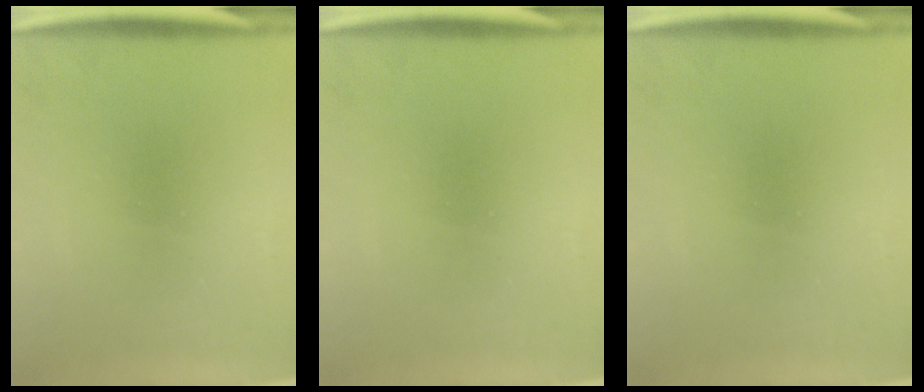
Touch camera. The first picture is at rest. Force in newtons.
{"total": 0.0}
{"total": 0.0}